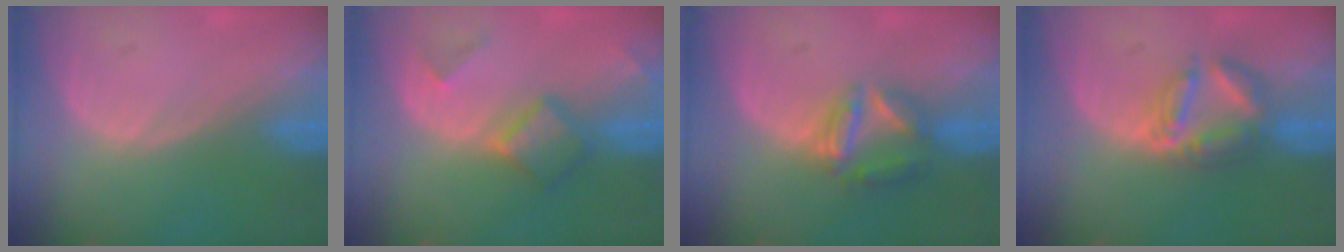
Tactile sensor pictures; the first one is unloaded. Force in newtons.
{"total": 4.9, "press": 4.7, "slide": 1.4}
{"total": 6.1, "press": 5.5, "slide": 2.5}
{"total": 5.7, "press": 5.7, "slide": 1.0}